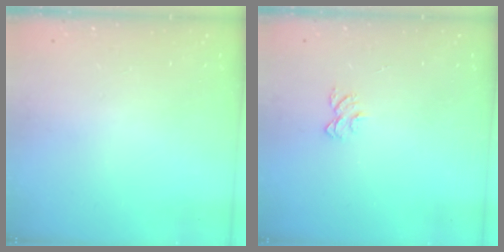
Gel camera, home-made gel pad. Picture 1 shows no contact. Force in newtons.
{"total": 5.4, "press": 5.4, "slide": 0.5}